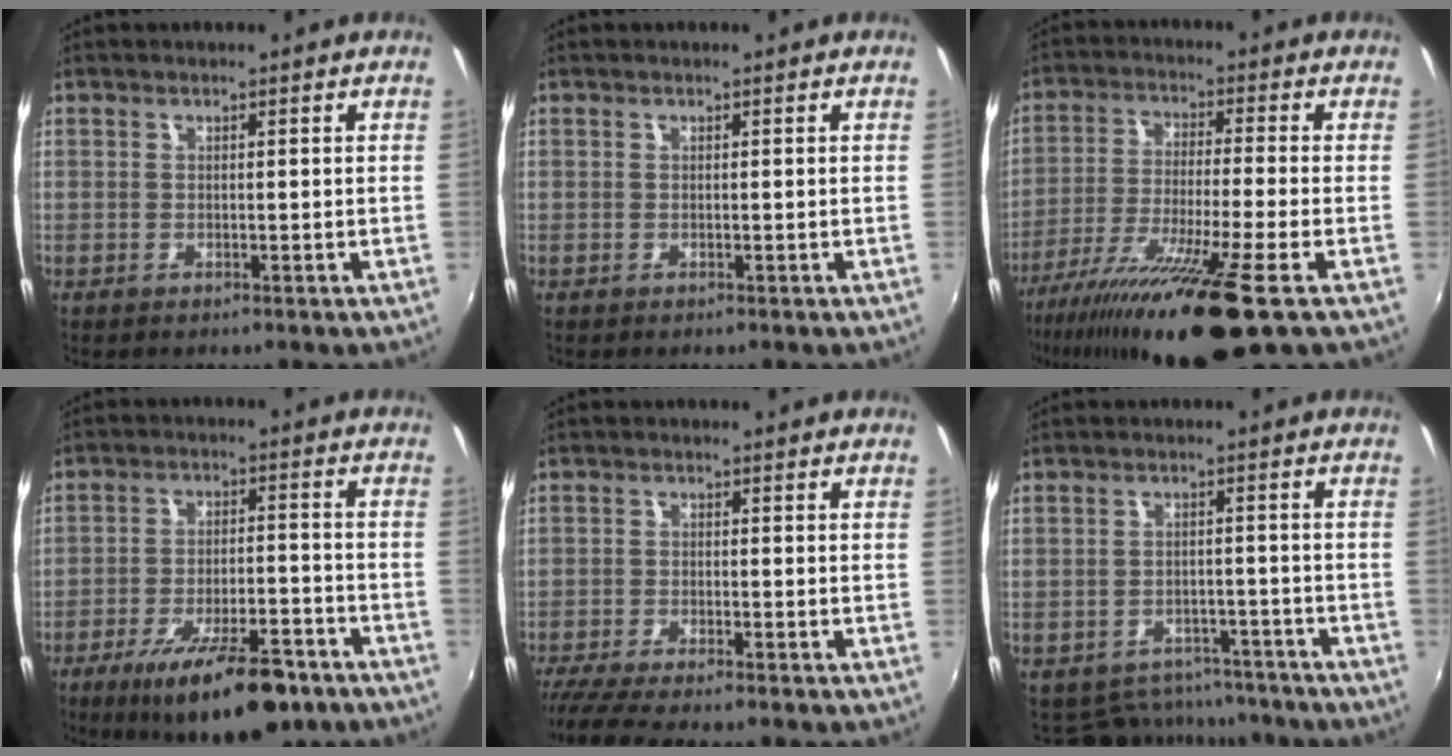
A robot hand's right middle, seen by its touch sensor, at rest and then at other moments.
{"total": 0.0}
{"total": 17.9, "force": [-11.7, -0.2, 13.5], "torque": [-0.269, -0.055, -0.200]}
{"total": 16.3, "force": [-10.9, 5.0, 11.1], "torque": [-0.191, -0.017, -0.160]}
{"total": 7.6, "force": [-6.8, -0.4, 3.5], "torque": [-0.091, -0.031, -0.118]}
{"total": 10.3, "force": [-9.0, 4.7, 1.9], "torque": [-0.051, 0.016, -0.113]}